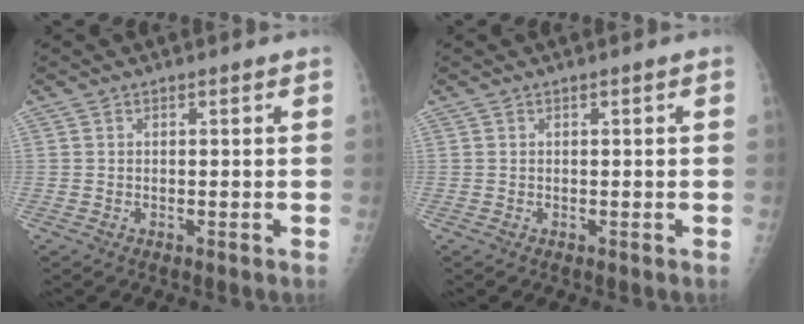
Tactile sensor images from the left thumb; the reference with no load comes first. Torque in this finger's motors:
{"motor_torque": [0.00, 0.00, -0.17, 0.14, 0.00]}